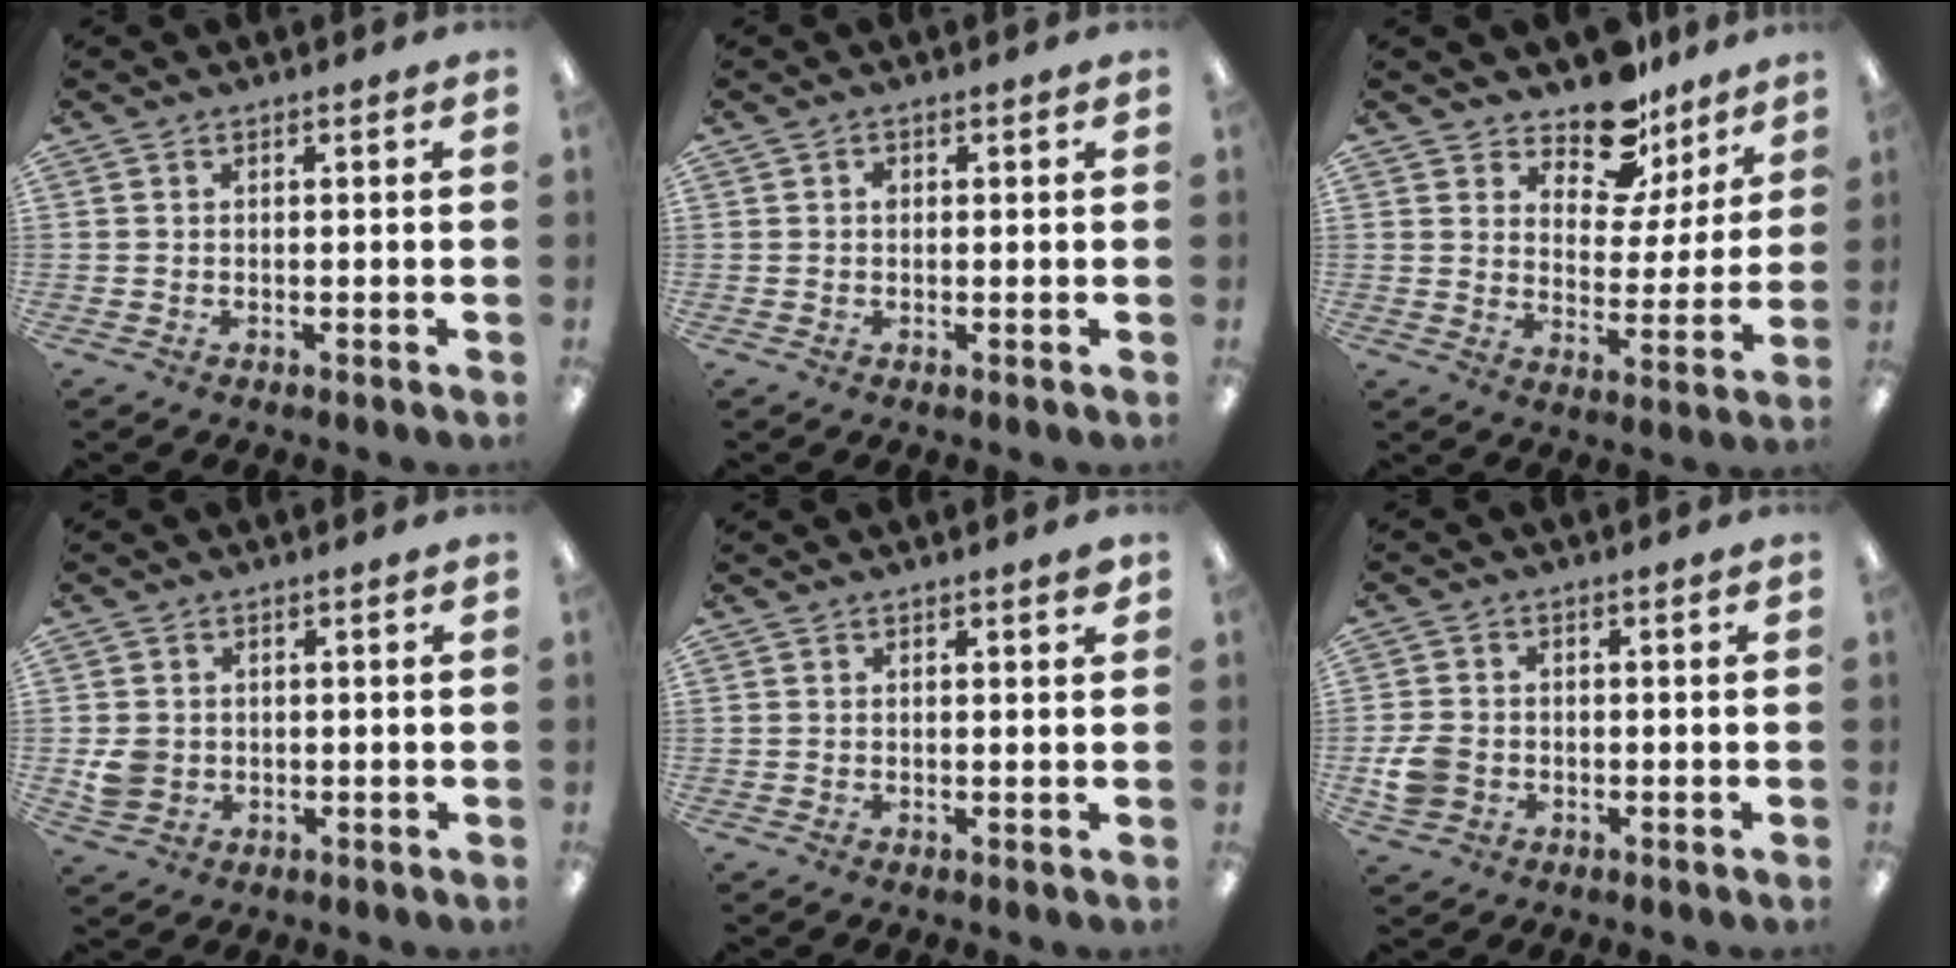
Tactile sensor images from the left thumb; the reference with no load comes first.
{"total": 1.3, "force": [0.3, 1.0, 0.8], "torque": [-0.017, 0.006, 0.004]}
{"total": 13.6, "force": [10.9, 6.3, 5.0], "torque": [-0.082, -0.077, 0.197]}
{"total": 4.2, "force": [0.1, 3.8, 1.7], "torque": [-0.024, 0.007, 0.006]}
{"total": 1.3, "force": [0.9, 0.4, 0.8], "torque": [-0.008, -0.001, 0.013]}
{"total": 6.0, "force": [-1.4, 4.9, 3.1], "torque": [-0.056, 0.009, -0.024]}